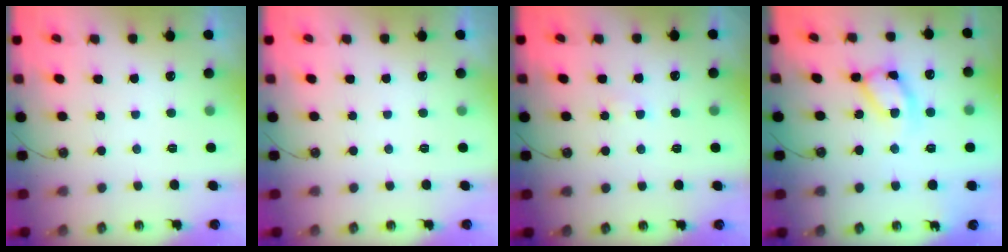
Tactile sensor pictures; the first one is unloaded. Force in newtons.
{"total": 0.0}
{"total": 2.4, "press": 2.3, "slide": 0.4}
{"total": 12.9, "press": 12.8, "slide": 1.4}